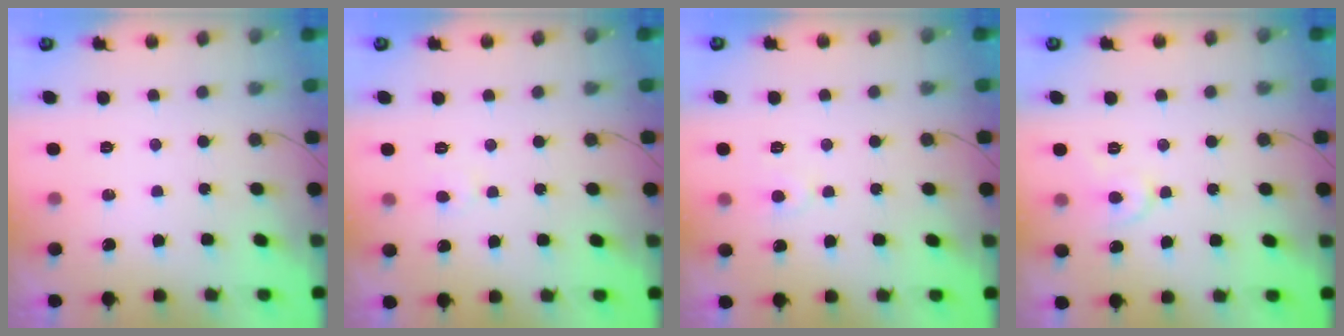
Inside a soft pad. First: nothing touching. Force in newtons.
{"total": 2.2, "press": 2.2, "slide": 0.2}
{"total": 4.3, "press": 4.2, "slide": 0.4}
{"total": 5.2, "press": 5.1, "slide": 0.7}